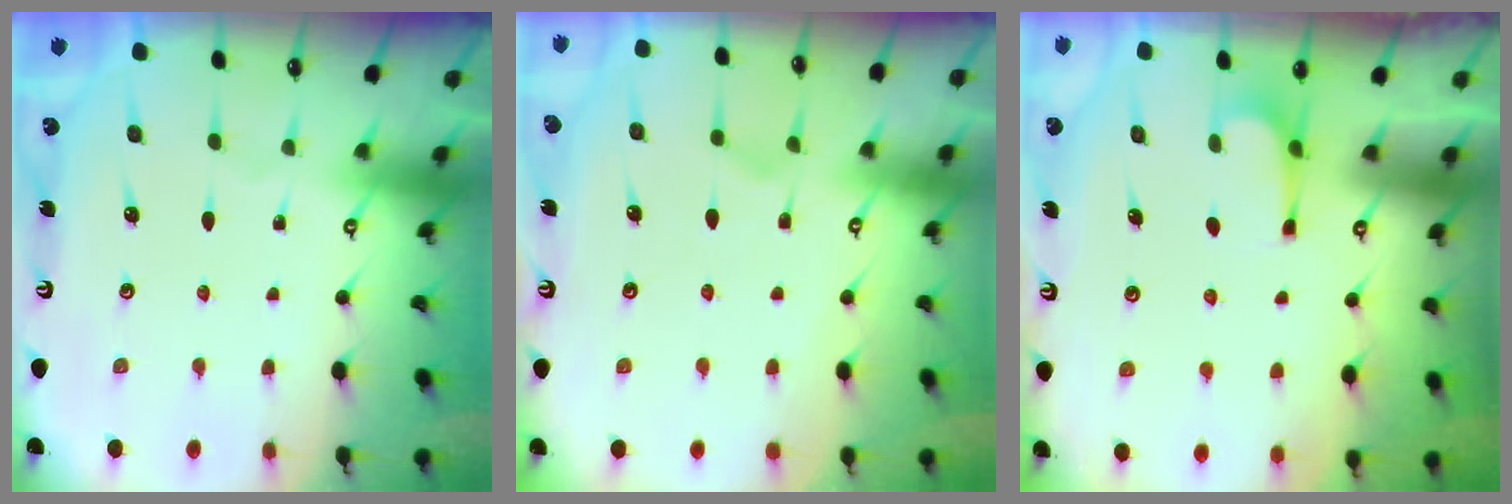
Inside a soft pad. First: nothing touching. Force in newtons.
{"total": 2.0, "press": 1.5, "slide": 1.3}
{"total": 2.2, "press": 2.2, "slide": 0.5}